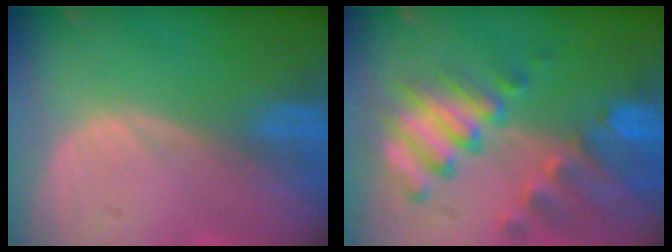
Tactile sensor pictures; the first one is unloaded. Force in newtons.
{"total": 10.2, "press": 8.9, "slide": 5.1}